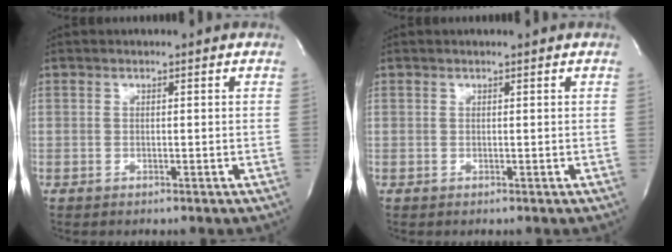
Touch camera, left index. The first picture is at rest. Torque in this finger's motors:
{"motor_torque": [0.14, -0.10, -0.01, 0.02]}